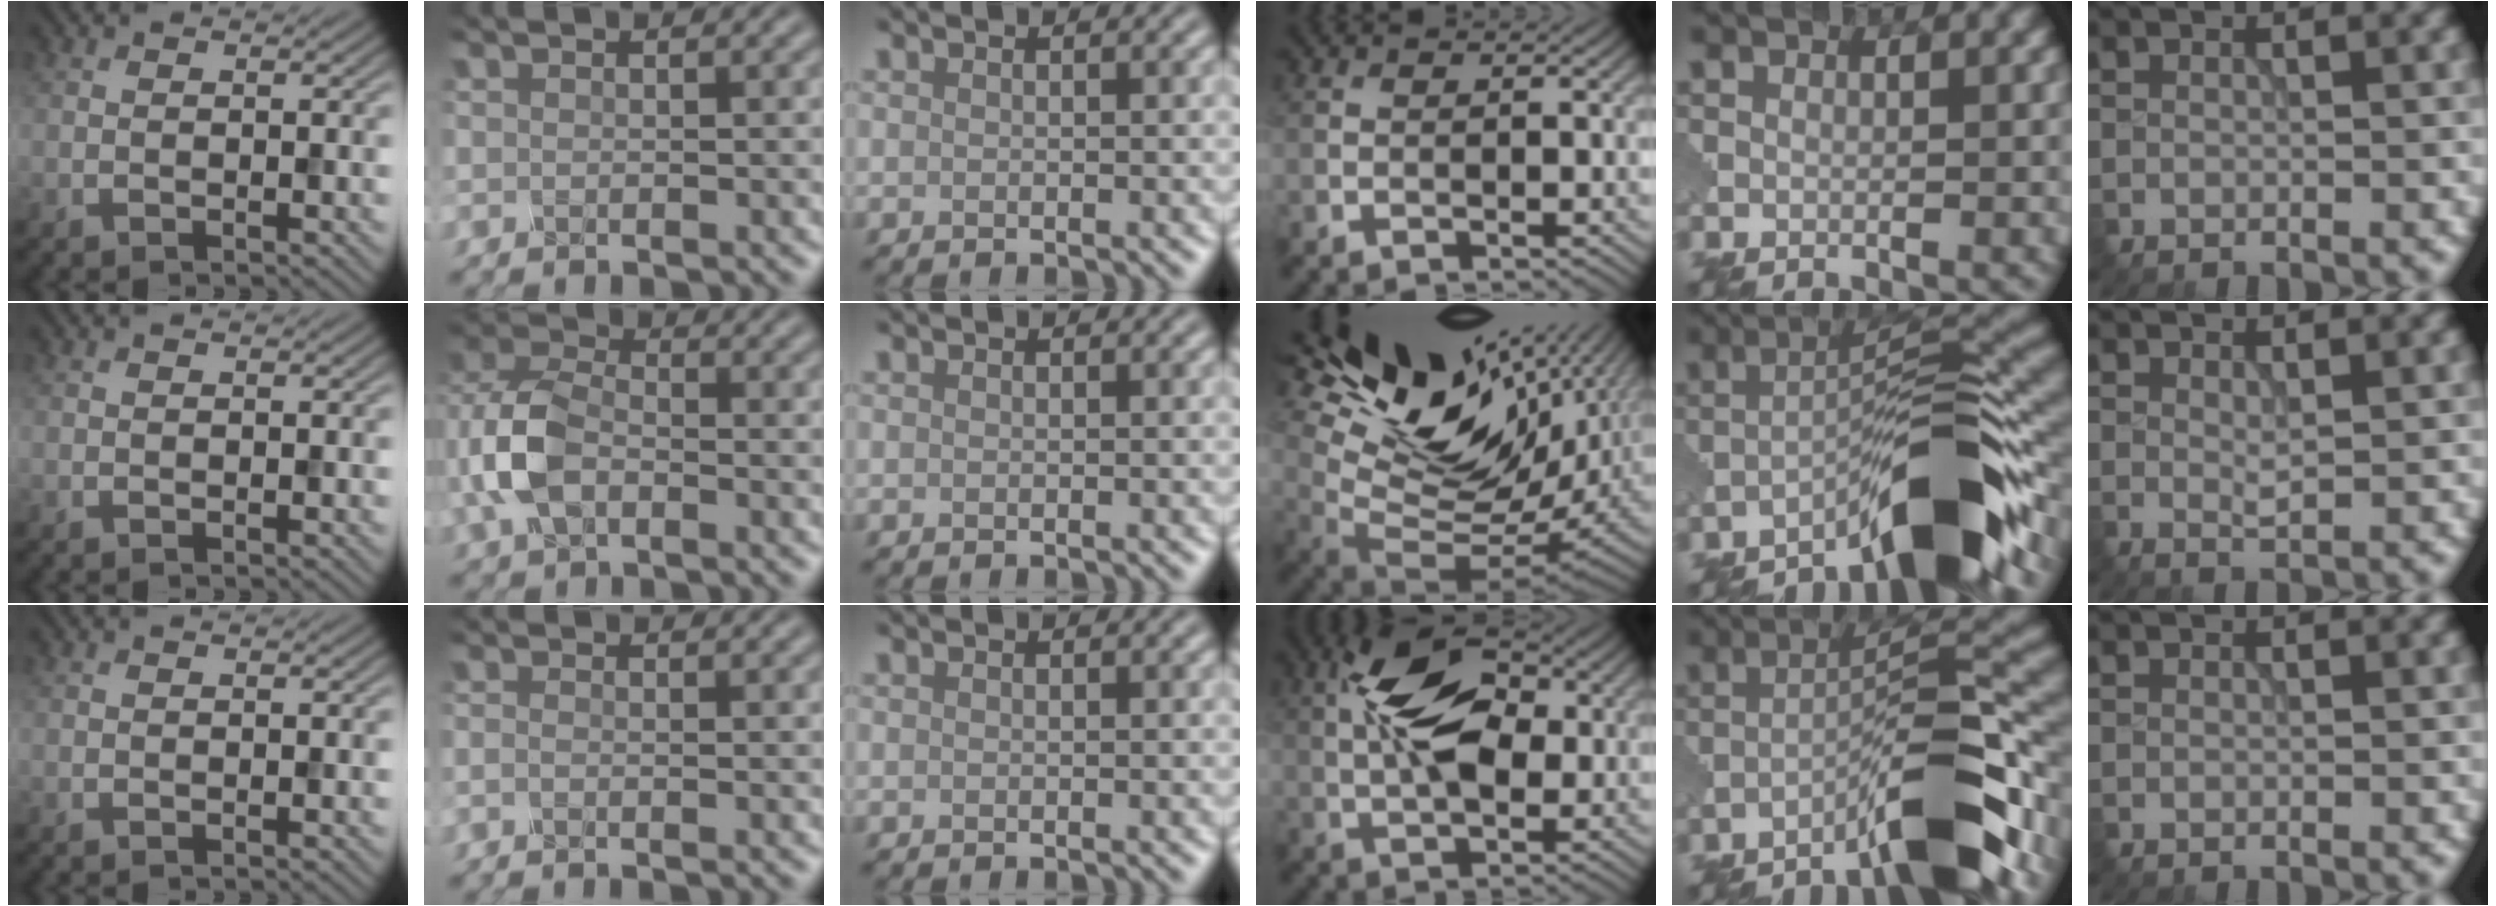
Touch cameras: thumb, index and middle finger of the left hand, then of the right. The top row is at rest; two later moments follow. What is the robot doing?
{"motion": "press", "object": "mechanical pencil"}